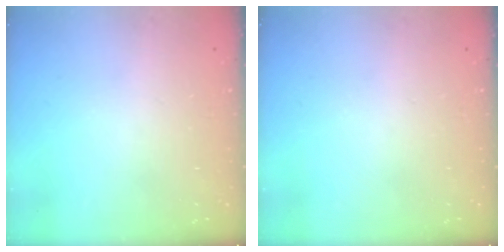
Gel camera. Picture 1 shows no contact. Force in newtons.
{"total": 0.0}